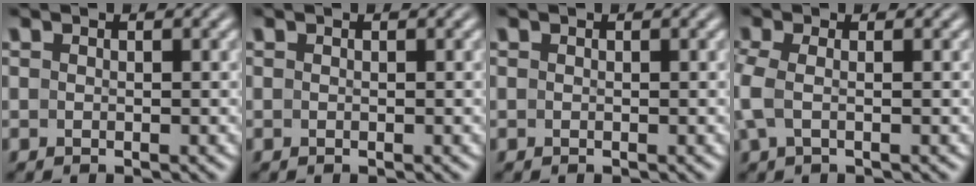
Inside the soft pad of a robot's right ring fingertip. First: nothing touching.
{"total": 0.0}
{"total": 0.0}
{"total": 2.4, "force": [-0.3, 1.0, 2.2], "torque": [-0.066, -0.010, 0.001]}